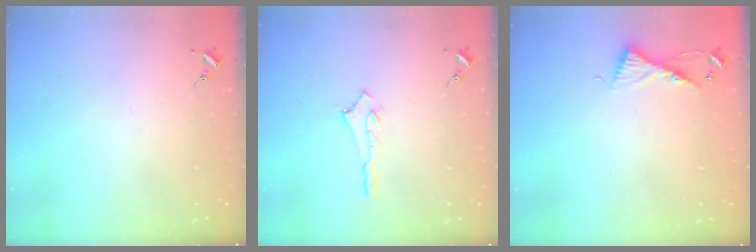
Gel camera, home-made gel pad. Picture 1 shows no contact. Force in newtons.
{"total": 2.9, "press": 2.9, "slide": 0.2}
{"total": 6.2, "press": 6.2, "slide": 0.6}